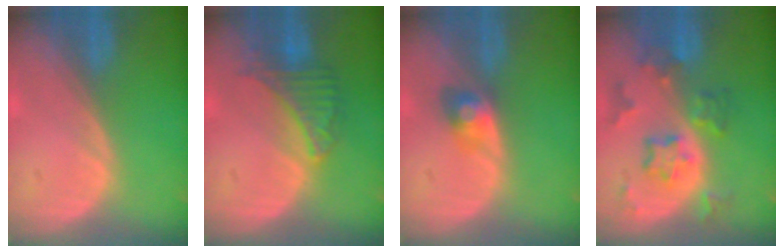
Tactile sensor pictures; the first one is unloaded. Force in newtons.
{"total": 5.2, "press": 5.2, "slide": 0.4}
{"total": 2.9, "press": 2.9, "slide": 0.0}
{"total": 8.0, "press": 7.0, "slide": 3.9}